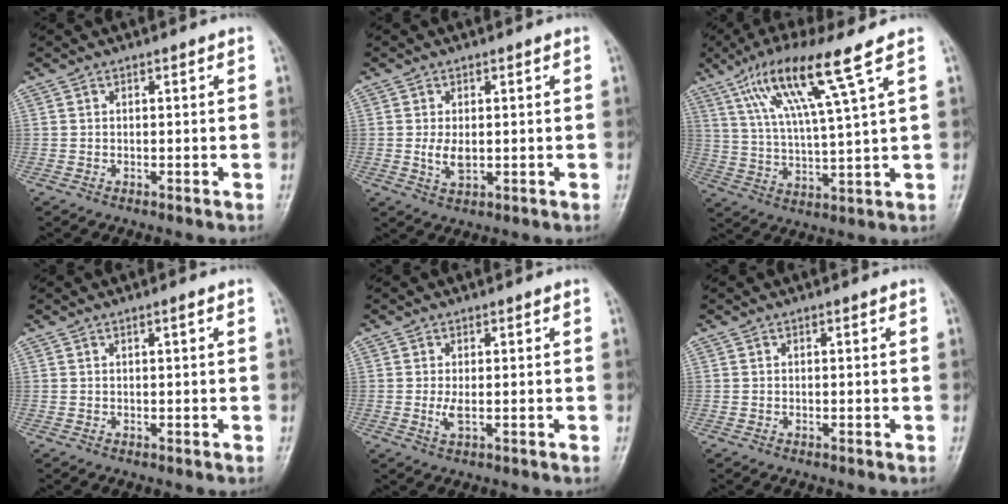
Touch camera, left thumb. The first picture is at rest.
{"total": 3.6, "force": [0.0, 2.0, 3.0], "torque": [-0.056, -0.008, 0.005]}
{"total": 13.9, "force": [7.6, 0.3, 11.6], "torque": [-0.224, -0.019, 0.146]}
{"total": 0.8, "force": [0.4, 0.0, 0.7], "torque": [-0.011, 0.001, 0.006]}
{"total": 2.2, "force": [-0.1, 0.7, 2.0], "torque": [-0.048, -0.007, 0.001]}
{"total": 0.0}